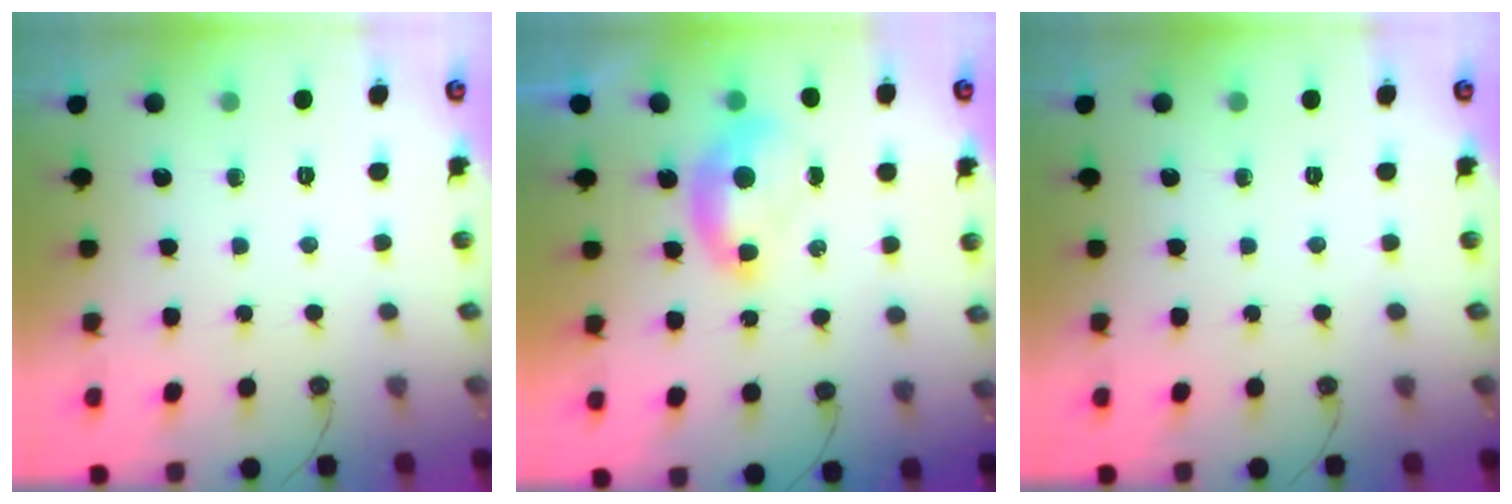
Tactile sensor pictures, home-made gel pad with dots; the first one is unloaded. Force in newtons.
{"total": 1.3, "press": 1.2, "slide": 0.5}
{"total": 0.0}